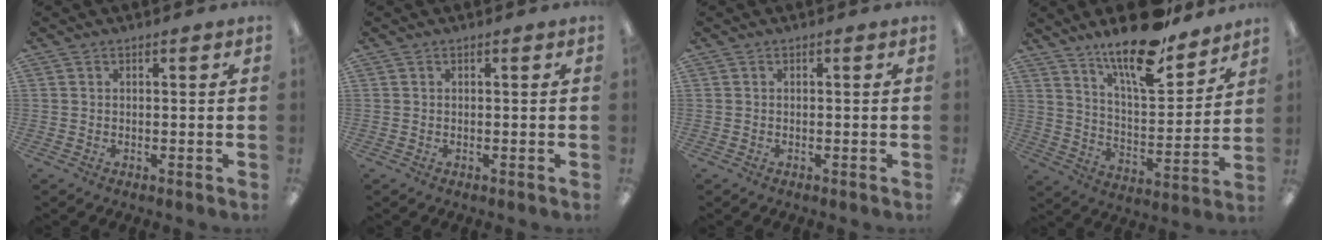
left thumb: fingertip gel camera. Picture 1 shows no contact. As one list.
[{"total": 0.0}, {"total": 0.0}, {"total": 17.7, "force": [14.2, 4.8, 9.4], "torque": [-0.159, -0.094, 0.240]}]